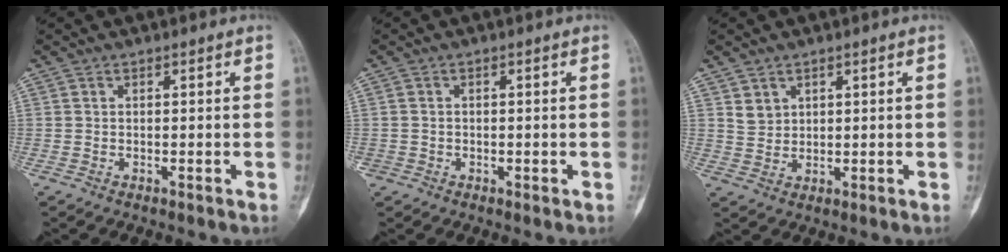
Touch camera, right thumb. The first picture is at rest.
{"total": 1.1, "force": [-0.4, 1.0, 0.1], "torque": [0.003, 0.004, -0.009]}
{"total": 2.9, "force": [1.7, 2.3, 0.7], "torque": [0.002, -0.015, 0.035]}